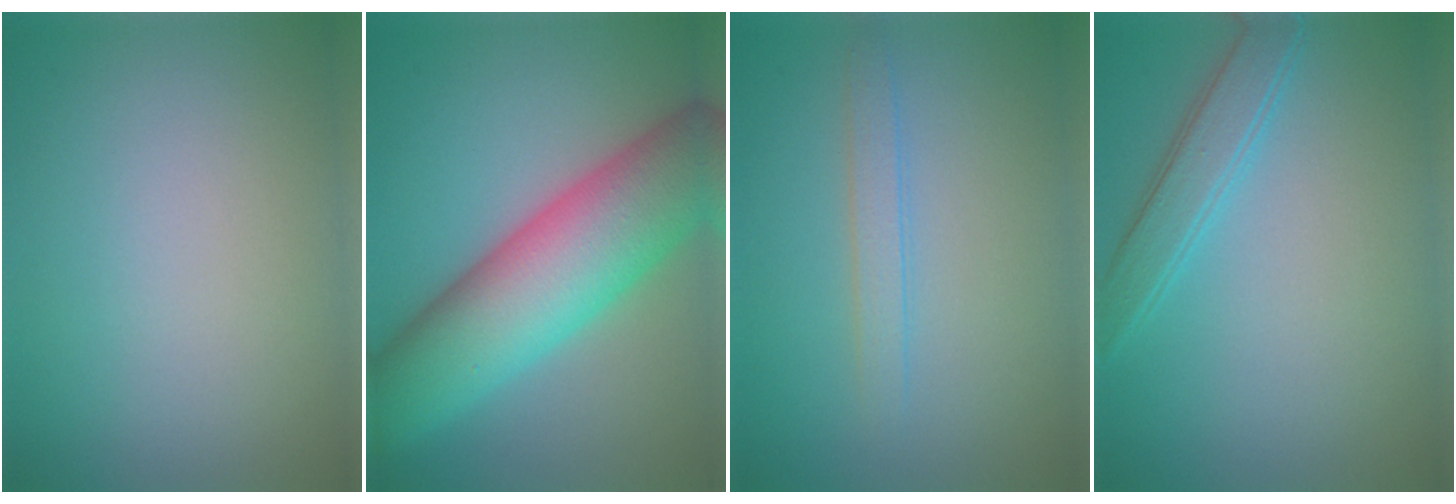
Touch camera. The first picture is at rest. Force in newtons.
{"total": 11.8, "press": 11.8, "slide": 0.3}
{"total": 1.8, "press": 1.8, "slide": 0.0}
{"total": 2.8, "press": 2.8, "slide": 0.2}